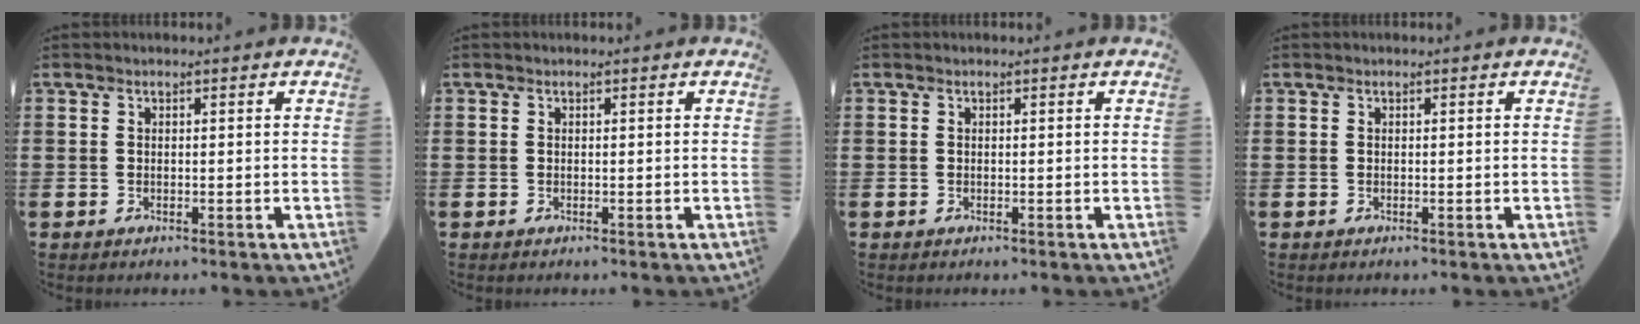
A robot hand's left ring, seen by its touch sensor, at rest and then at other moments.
{"total": 0.0}
{"total": 0.0}
{"total": 0.0}